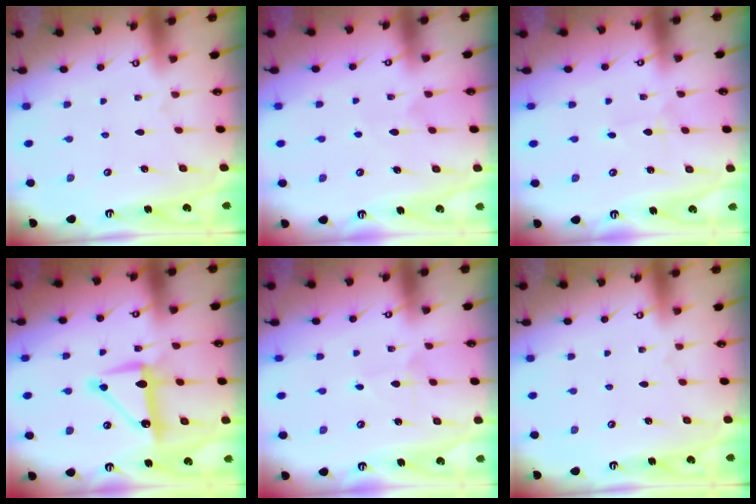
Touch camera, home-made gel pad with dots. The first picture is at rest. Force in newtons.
{"total": 5.3, "press": 5.3, "slide": 0.7}
{"total": 1.1, "press": 1.0, "slide": 0.1}
{"total": 11.4, "press": 11.4, "slide": 0.8}
{"total": 2.5, "press": 2.5, "slide": 0.1}
{"total": 0.0}